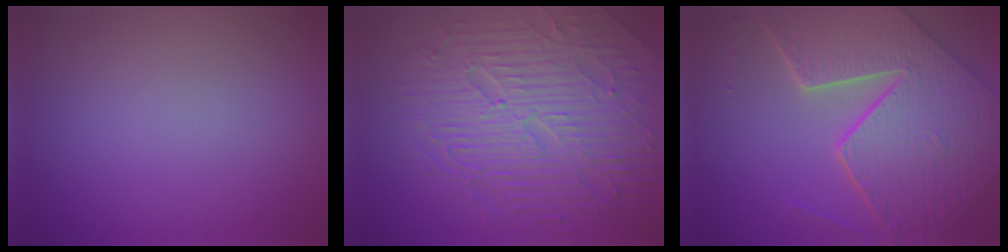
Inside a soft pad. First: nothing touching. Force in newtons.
{"total": 9.6, "press": 6.3, "slide": 7.3}
{"total": 9.2, "press": 6.6, "slide": 6.4}